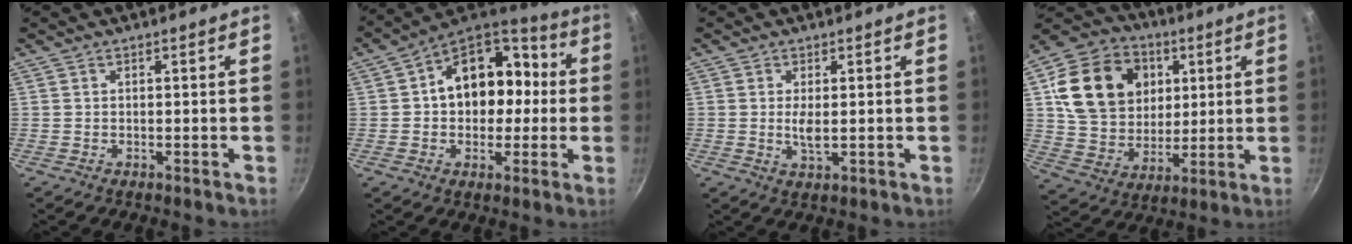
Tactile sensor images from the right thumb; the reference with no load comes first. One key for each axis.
{"total": 17.0, "fx": 1.2, "fy": 11.7, "fz": 12.4, "tx": -0.123, "ty": 0.039, "tz": 0.007}
{"total": 3.0, "fx": 0.1, "fy": 1.2, "fz": 2.7, "tx": -0.058, "ty": -0.008, "tz": 0.005}
{"total": 20.1, "fx": 5.3, "fy": 16.2, "fz": 10.7, "tx": -0.168, "ty": 0.008, "tz": 0.101}